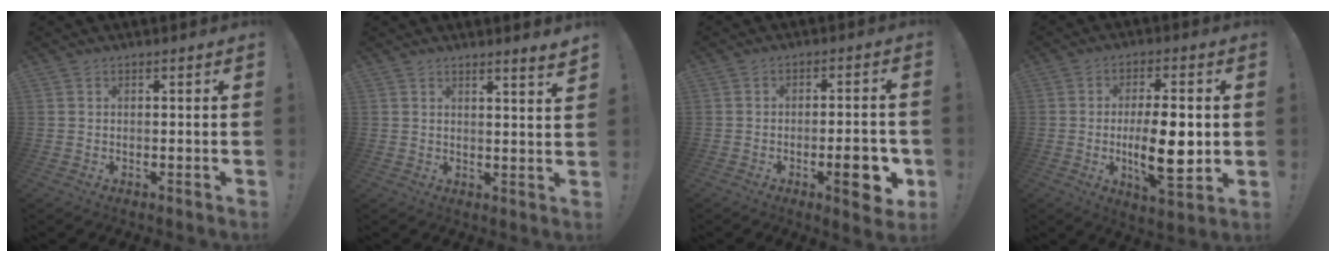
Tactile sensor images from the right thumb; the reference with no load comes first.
{"total": 3.3, "force": [2.6, -0.7, 2.0], "torque": [-0.025, -0.024, 0.041]}
{"total": 10.4, "force": [-3.6, 2.9, 9.3], "torque": [-0.108, 0.005, -0.053]}
{"total": 15.0, "force": [-1.2, 5.2, 14.0], "torque": [-0.237, -0.009, -0.024]}